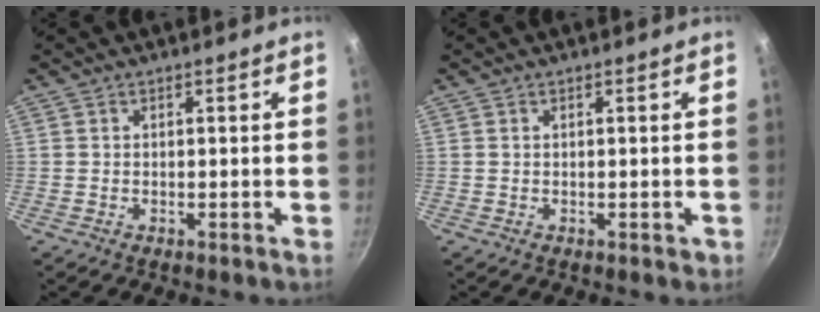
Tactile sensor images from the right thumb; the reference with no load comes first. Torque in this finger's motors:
{"motor_torque": [-0.20, 0.61, -0.10, 0.17, 0.01]}